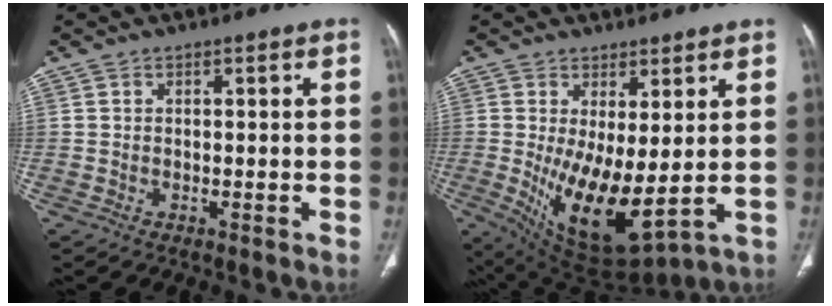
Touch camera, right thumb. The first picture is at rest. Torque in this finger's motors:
{"motor_torque": [2.66, 2.35, 1.91, 0.04, 0.53]}